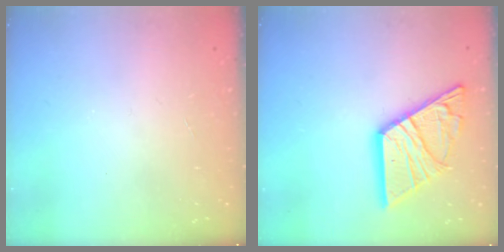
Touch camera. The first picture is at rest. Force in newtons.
{"total": 17.5, "press": 17.5, "slide": 1.5}